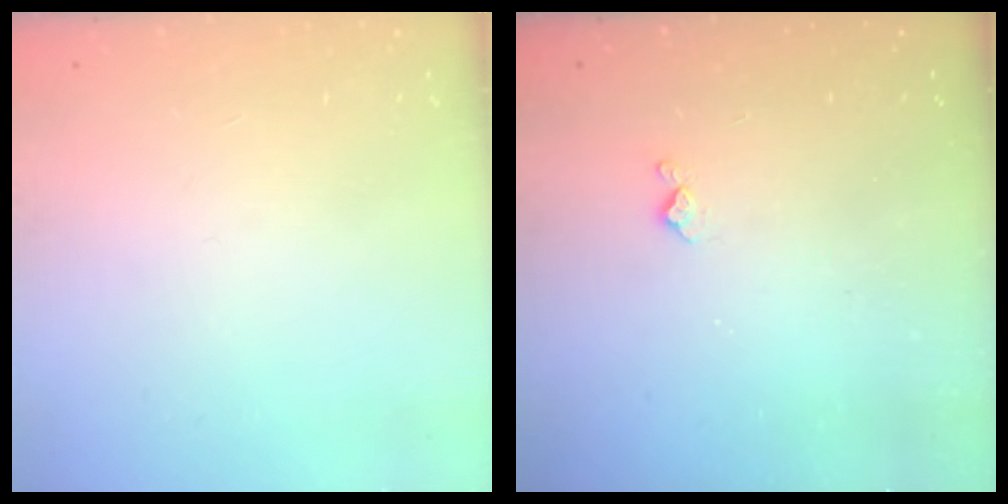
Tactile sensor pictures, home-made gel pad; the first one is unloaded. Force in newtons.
{"total": 3.8, "press": 3.8, "slide": 0.3}